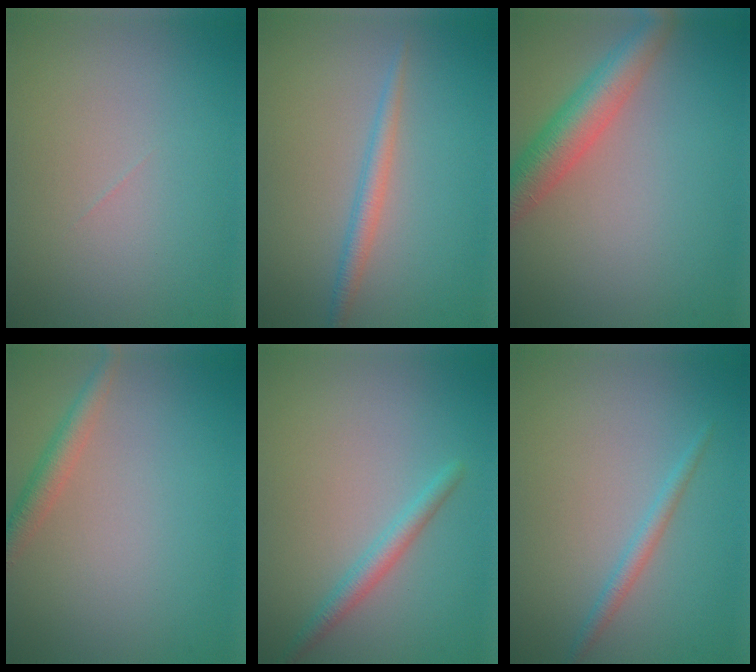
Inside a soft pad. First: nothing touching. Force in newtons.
{"total": 1.9, "press": 1.9, "slide": 0.0}
{"total": 5.0, "press": 5.0, "slide": 0.2}
{"total": 2.3, "press": 2.3, "slide": 0.1}
{"total": 1.9, "press": 1.9, "slide": 0.2}
{"total": 1.4, "press": 1.4, "slide": 0.1}